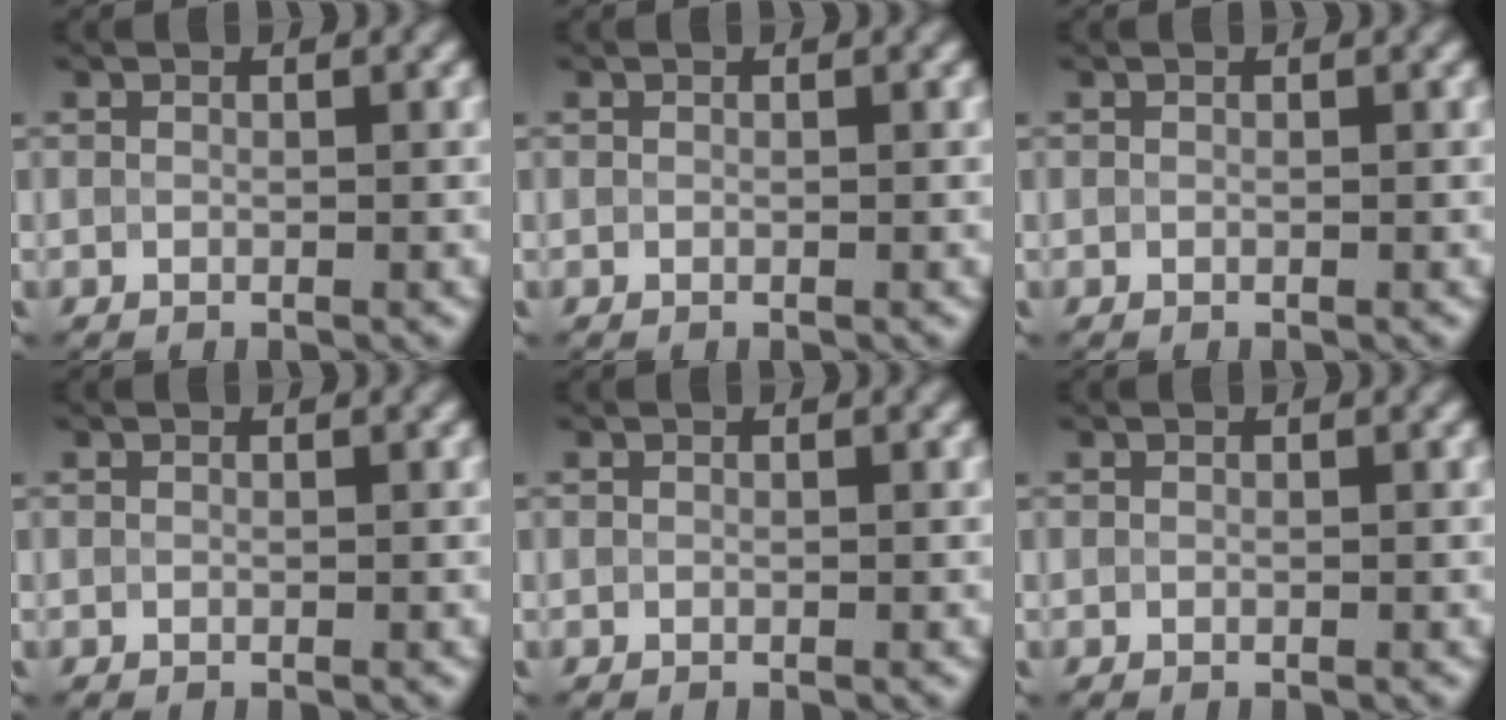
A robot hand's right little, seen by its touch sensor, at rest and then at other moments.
{"total": 0.0}
{"total": 0.0}
{"total": 0.0}
{"total": 0.0}
{"total": 0.0}